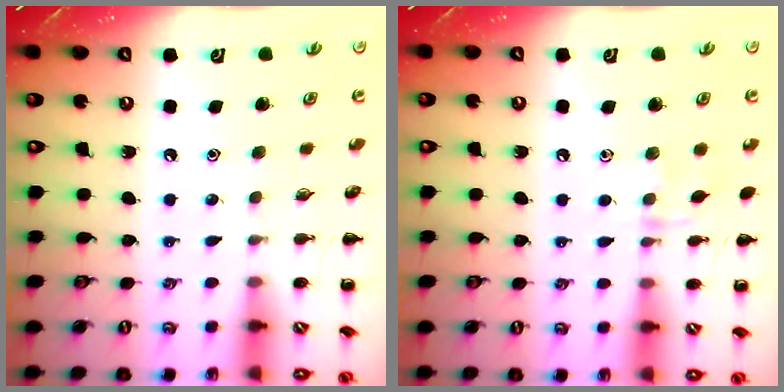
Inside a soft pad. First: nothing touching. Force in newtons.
{"total": 5.5, "press": 5.4, "slide": 1.2}